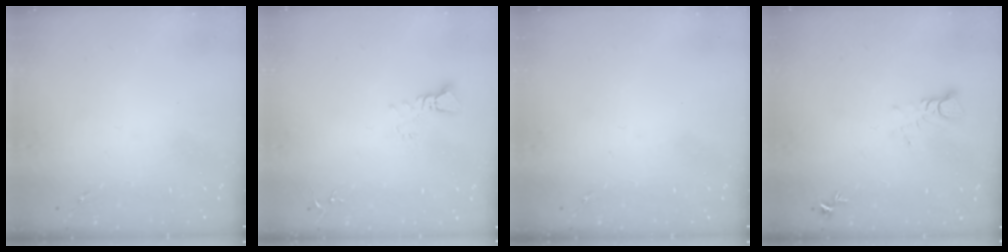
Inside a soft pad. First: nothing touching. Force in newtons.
{"total": 3.1, "press": 3.1, "slide": 0.1}
{"total": 0.0}
{"total": 3.7, "press": 3.7, "slide": 0.3}